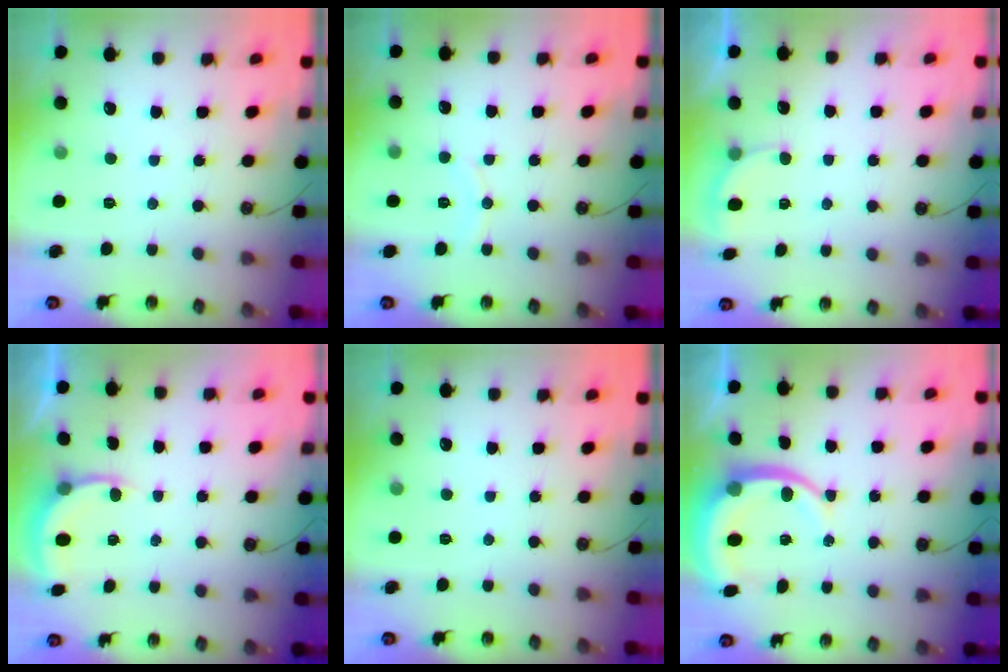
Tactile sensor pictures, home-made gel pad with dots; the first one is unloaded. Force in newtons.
{"total": 5.7, "press": 5.7, "slide": 0.5}
{"total": 2.1, "press": 2.0, "slide": 0.6}
{"total": 4.2, "press": 4.1, "slide": 0.3}
{"total": 0.0}
{"total": 10.3, "press": 10.2, "slide": 1.2}